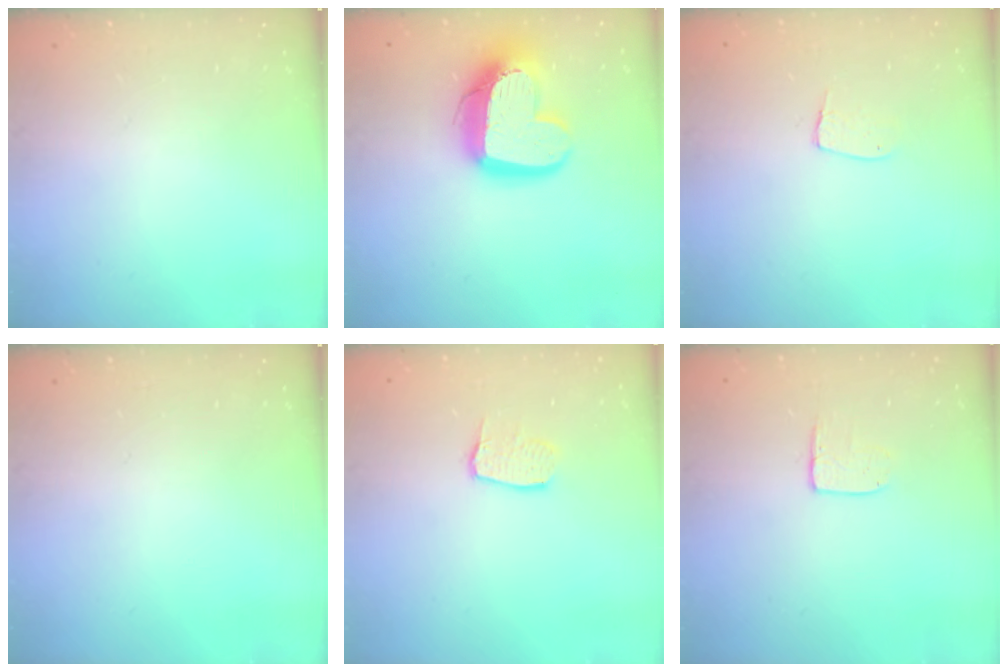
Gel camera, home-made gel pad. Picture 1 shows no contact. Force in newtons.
{"total": 17.2, "press": 17.2, "slide": 1.5}
{"total": 5.2, "press": 5.2, "slide": 0.3}
{"total": 0.0}
{"total": 6.8, "press": 6.8, "slide": 0.5}
{"total": 6.8, "press": 6.8, "slide": 0.5}